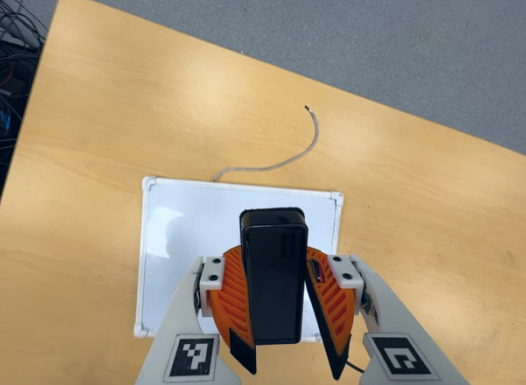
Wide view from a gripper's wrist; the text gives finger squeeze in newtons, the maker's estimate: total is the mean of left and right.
{"total": 9.4, "left": 9.6, "right": 9.2}